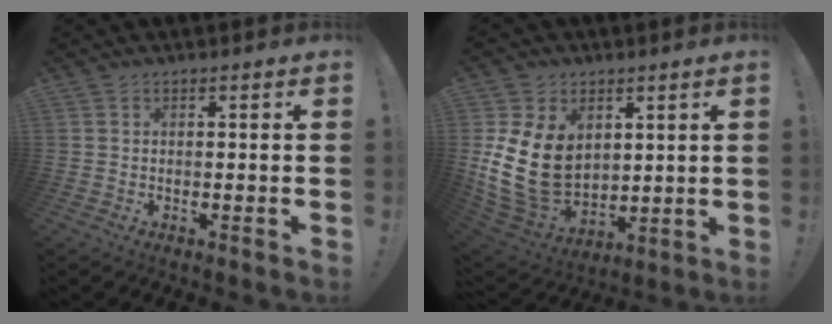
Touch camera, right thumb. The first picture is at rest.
{"total": 18.8, "force": [2.4, 13.8, 12.6], "torque": [-0.254, -0.025, 0.054]}